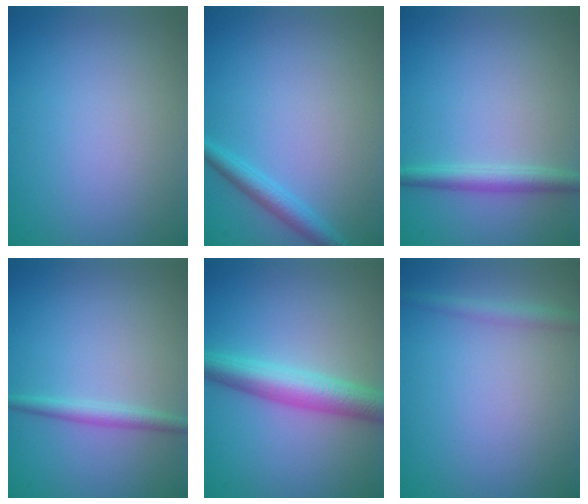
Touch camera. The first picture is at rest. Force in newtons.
{"total": 2.2, "press": 2.2, "slide": 0.1}
{"total": 2.4, "press": 2.4, "slide": 0.1}
{"total": 1.7, "press": 1.7, "slide": 0.1}
{"total": 4.9, "press": 4.9, "slide": 0.1}
{"total": 1.5, "press": 1.5, "slide": 0.0}